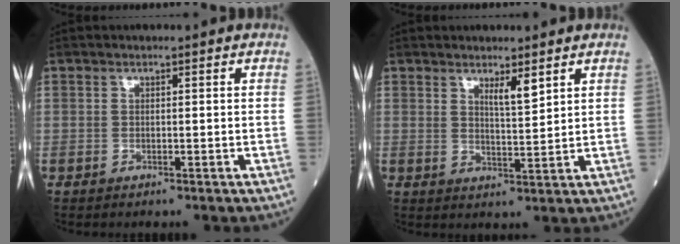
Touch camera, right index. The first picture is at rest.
{"total": 3.2, "force": [2.2, 0.2, 2.3], "torque": [-0.043, -0.009, 0.040]}